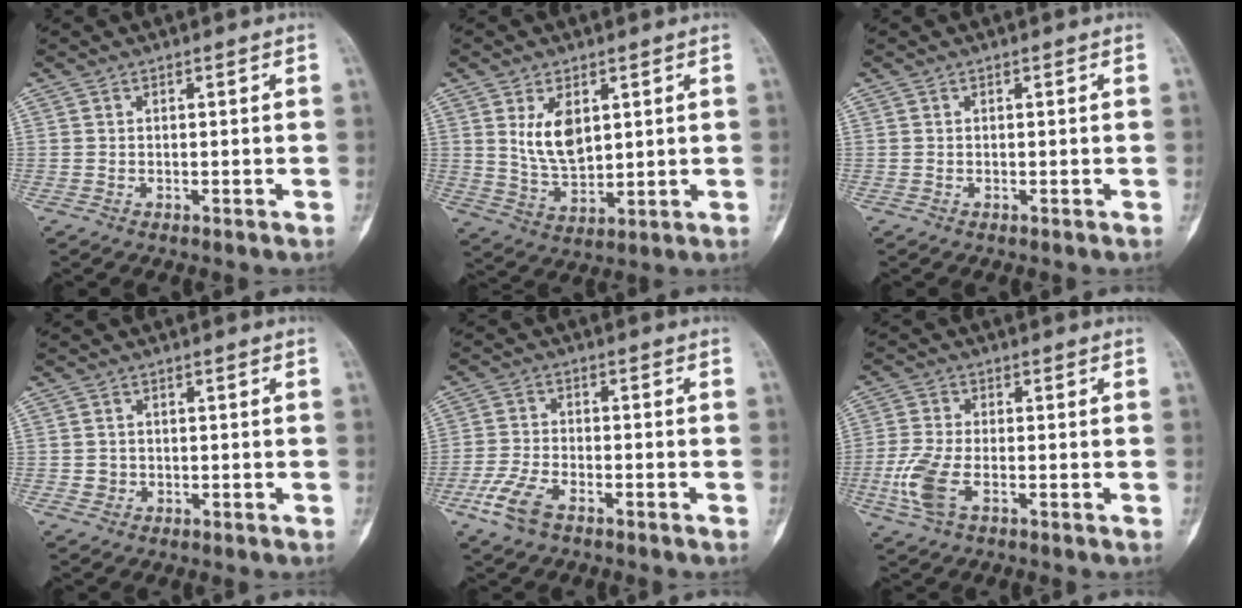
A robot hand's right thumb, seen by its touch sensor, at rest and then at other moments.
{"total": 8.3, "force": [2.8, 4.7, 6.3], "torque": [-0.097, -0.019, 0.066]}
{"total": 0.0}
{"total": 1.5, "force": [-0.3, 1.5, 0.3], "torque": [0.002, 0.006, -0.004]}
{"total": 6.7, "force": [-4.1, 2.8, 4.5], "torque": [-0.107, 0.014, -0.080]}
{"total": 7.4, "force": [-2.6, 3.3, 6.1], "torque": [-0.155, 0.002, -0.050]}